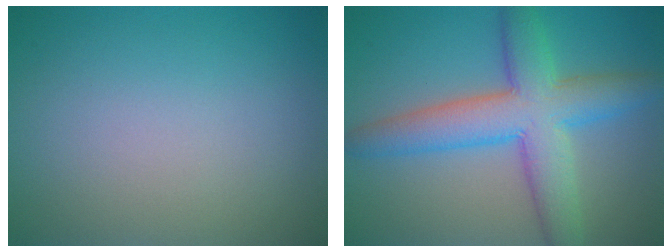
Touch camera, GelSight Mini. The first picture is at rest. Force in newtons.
{"total": 7.7, "press": 7.7, "slide": 0.4}